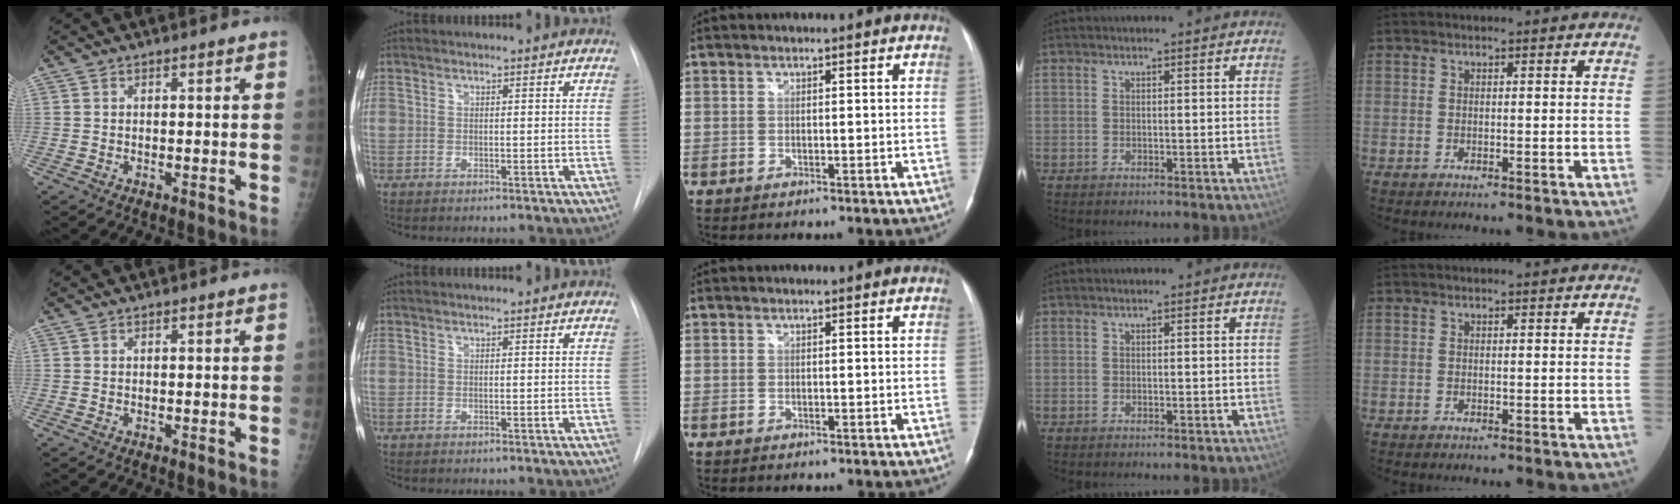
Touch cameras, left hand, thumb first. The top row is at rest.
{}